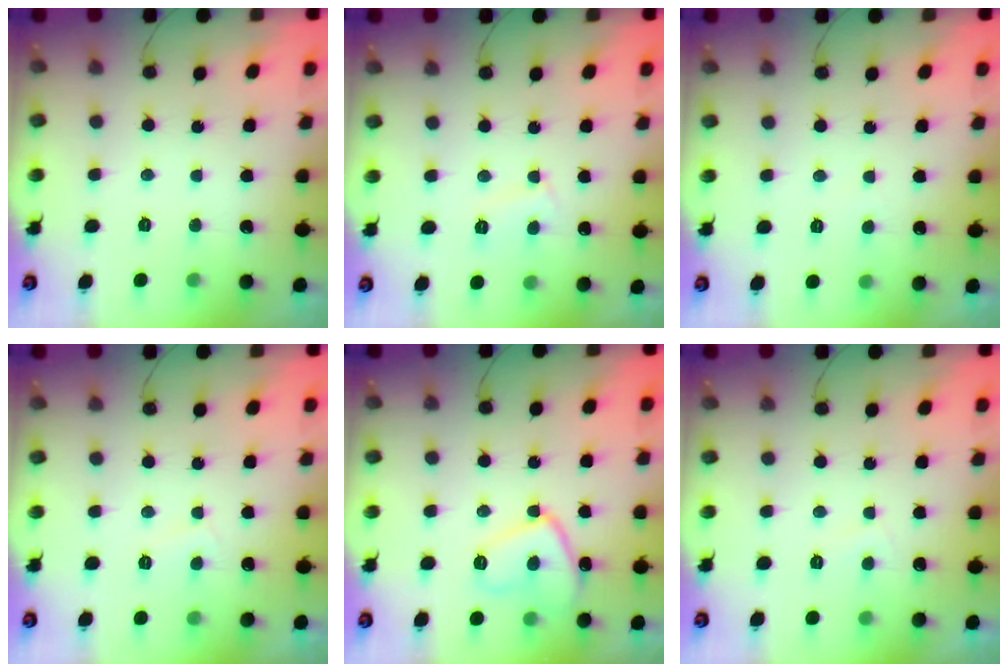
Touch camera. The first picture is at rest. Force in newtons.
{"total": 4.6, "press": 4.6, "slide": 0.6}
{"total": 2.8, "press": 2.8, "slide": 0.3}
{"total": 4.2, "press": 4.1, "slide": 0.5}
{"total": 11.1, "press": 11.0, "slide": 1.1}
{"total": 1.3, "press": 1.2, "slide": 0.4}